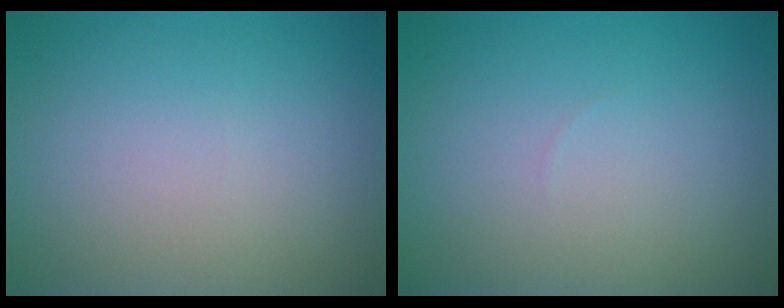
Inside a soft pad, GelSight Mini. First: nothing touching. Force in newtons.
{"total": 0.0}